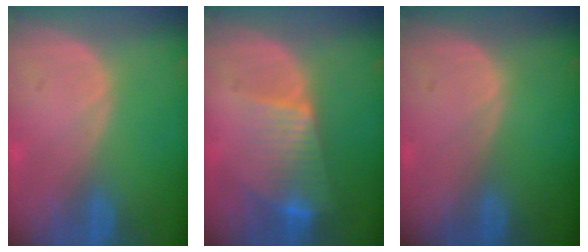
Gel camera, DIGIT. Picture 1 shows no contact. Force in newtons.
{"total": 7.8, "press": 6.7, "slide": 4.1}
{"total": 0.0}